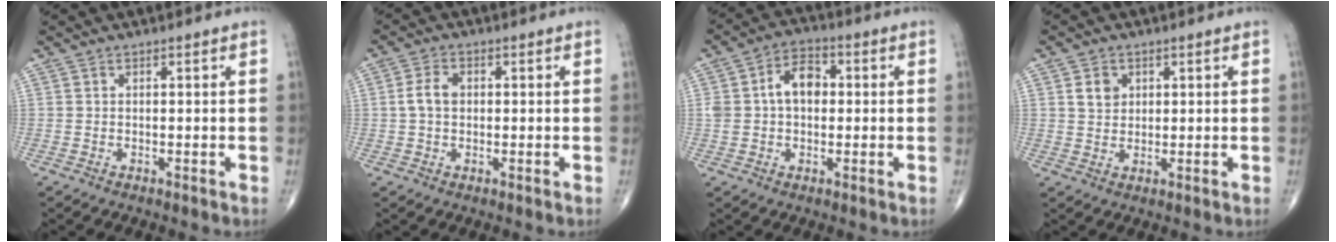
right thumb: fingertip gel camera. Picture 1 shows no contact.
{"total": 4.0, "force": [0.3, 2.7, 2.9], "torque": [-0.060, 0.010, 0.001]}
{"total": 8.5, "force": [0.9, 5.7, 6.2], "torque": [-0.100, 0.026, 0.012]}
{"total": 3.6, "force": [1.3, 2.9, 1.7], "torque": [-0.014, -0.007, 0.025]}